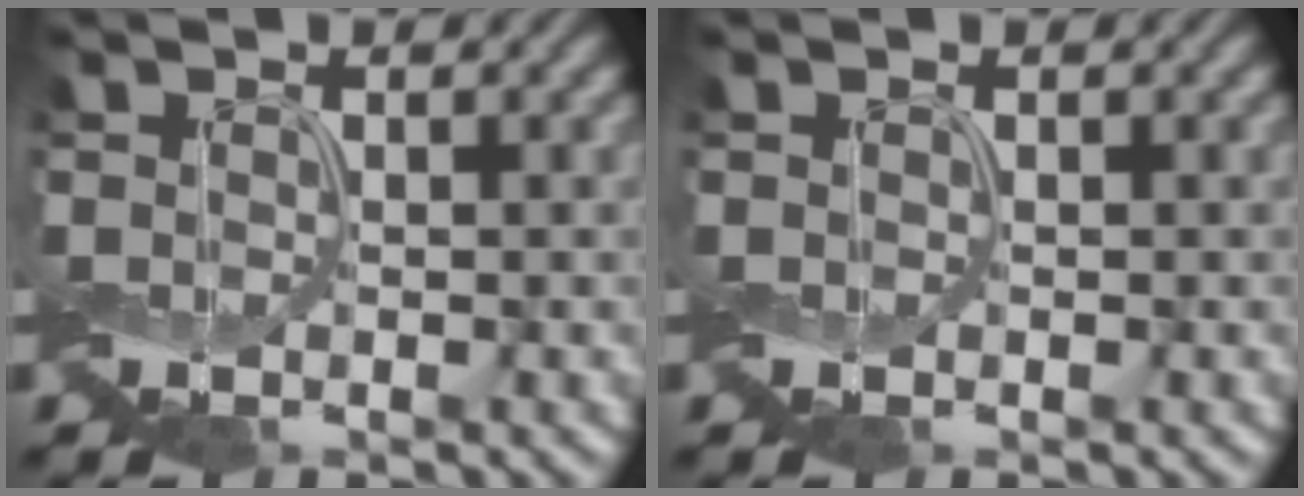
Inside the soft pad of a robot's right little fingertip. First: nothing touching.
{"total": 0.0}